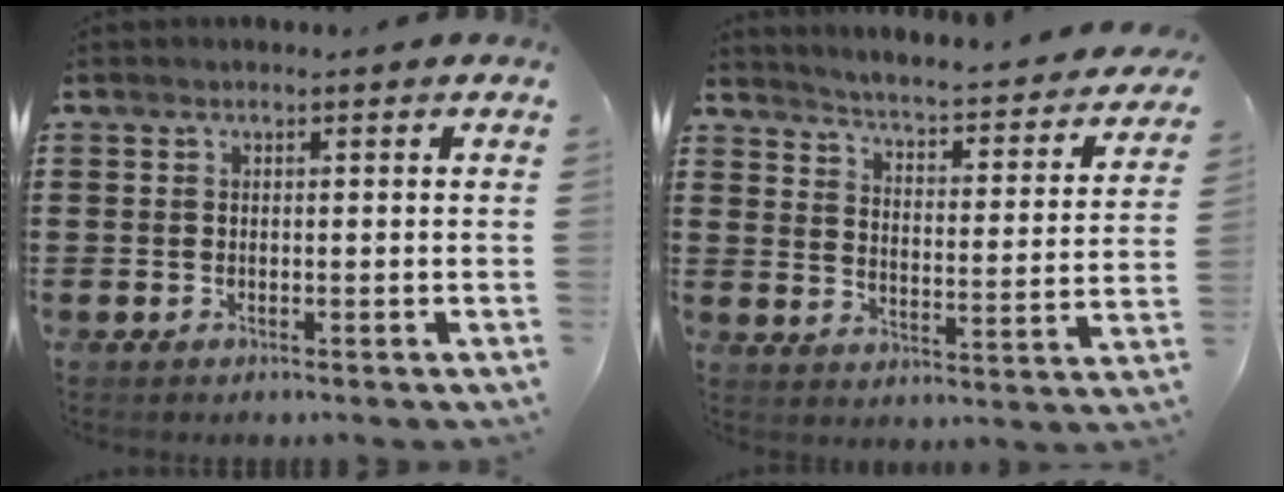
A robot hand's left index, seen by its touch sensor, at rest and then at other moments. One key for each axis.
{"total": 2.7, "fx": 2.5, "fy": -0.5, "fz": 0.9, "tx": -0.037, "ty": -0.036, "tz": 0.030}